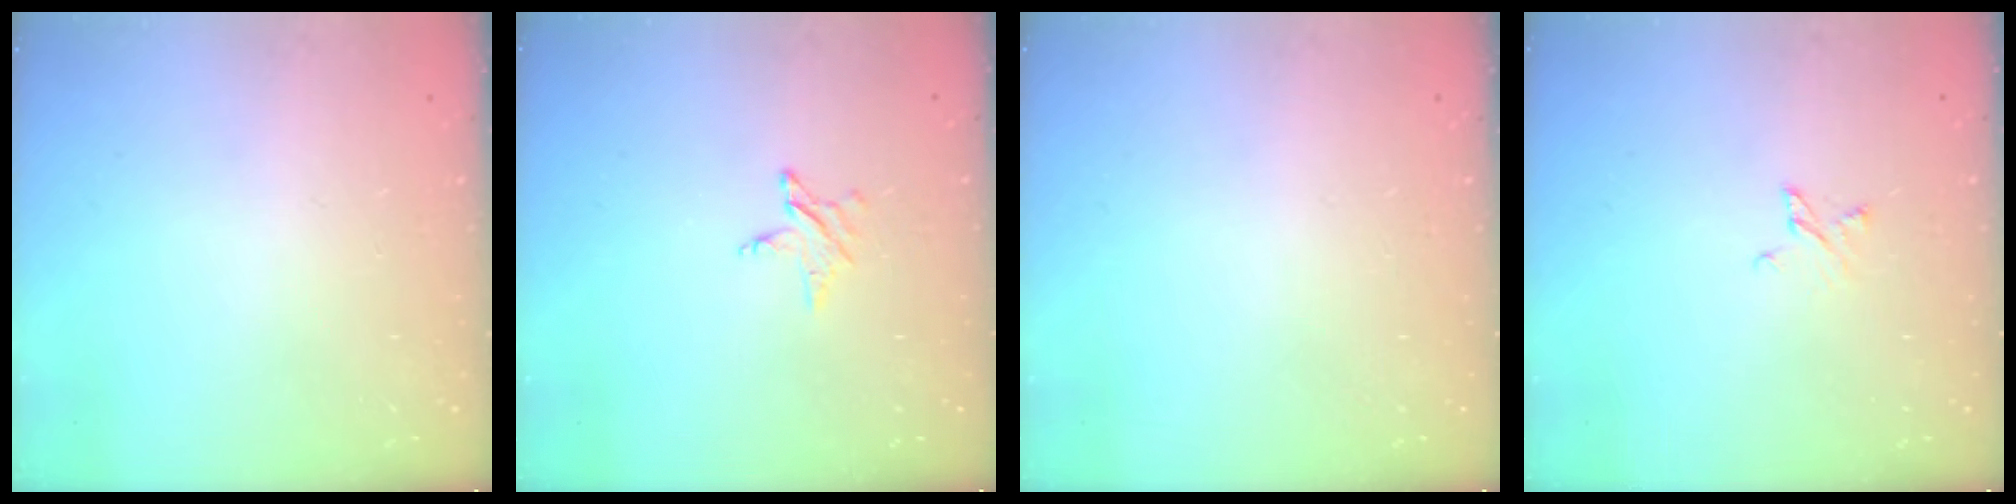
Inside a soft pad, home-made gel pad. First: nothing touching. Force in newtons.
{"total": 2.9, "press": 2.8, "slide": 0.3}
{"total": 0.0}
{"total": 3.5, "press": 3.5, "slide": 0.3}